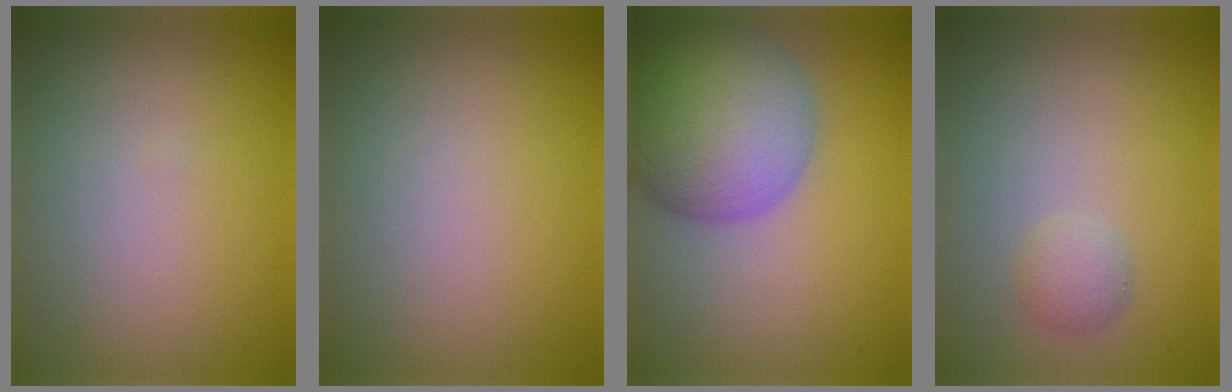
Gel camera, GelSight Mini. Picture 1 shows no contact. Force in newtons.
{"total": 0.0}
{"total": 10.4, "press": 10.4, "slide": 0.6}
{"total": 1.3, "press": 1.3, "slide": 0.2}